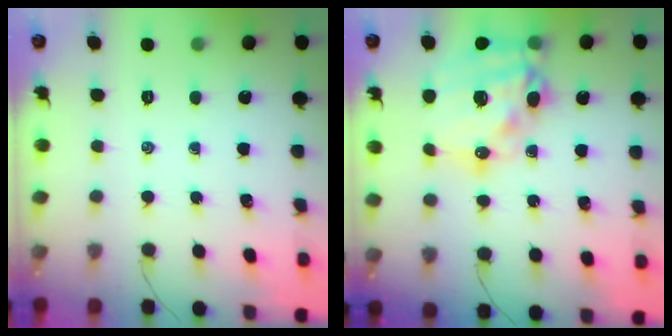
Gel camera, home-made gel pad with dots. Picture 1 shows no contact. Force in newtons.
{"total": 20.8, "press": 20.3, "slide": 4.6}